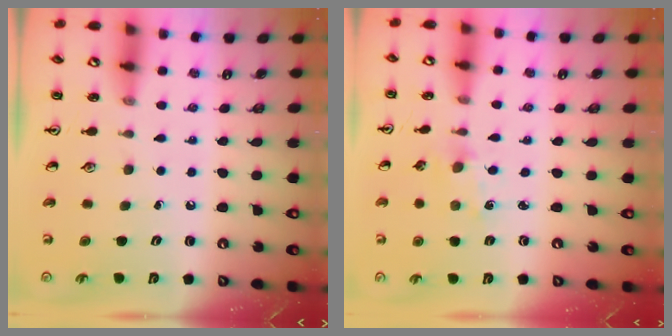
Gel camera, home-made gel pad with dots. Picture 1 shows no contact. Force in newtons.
{"total": 1.0, "press": 0.9, "slide": 0.2}